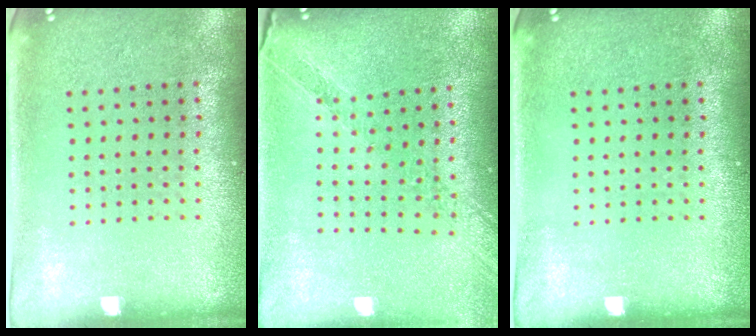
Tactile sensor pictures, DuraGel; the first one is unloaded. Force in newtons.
{"total": 1.1, "press": 1.1, "slide": 0.2}
{"total": 0.0}